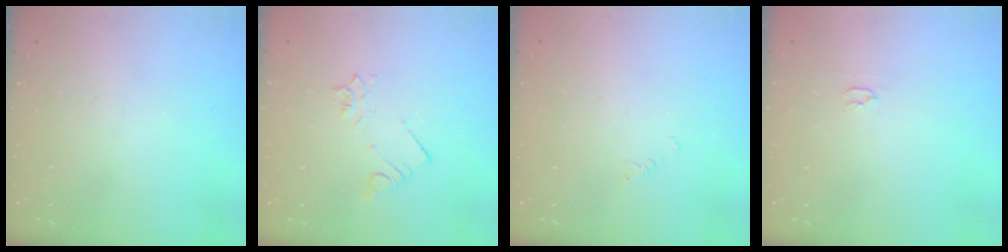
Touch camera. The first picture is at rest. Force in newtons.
{"total": 3.3, "press": 3.3, "slide": 0.3}
{"total": 1.2, "press": 1.2, "slide": 0.2}
{"total": 2.0, "press": 2.0, "slide": 0.3}